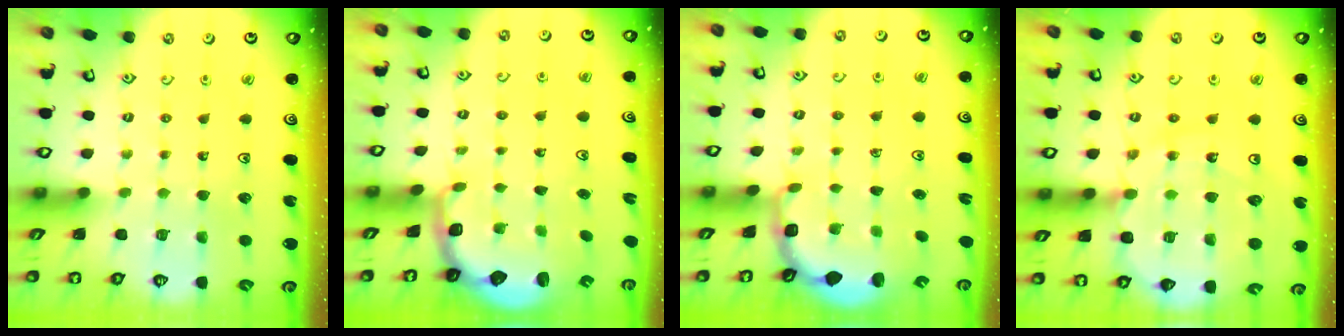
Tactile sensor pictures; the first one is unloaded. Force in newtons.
{"total": 2.7, "press": 2.1, "slide": 1.7}
{"total": 2.7, "press": 2.1, "slide": 1.7}
{"total": 15.4, "press": 14.9, "slide": 3.7}